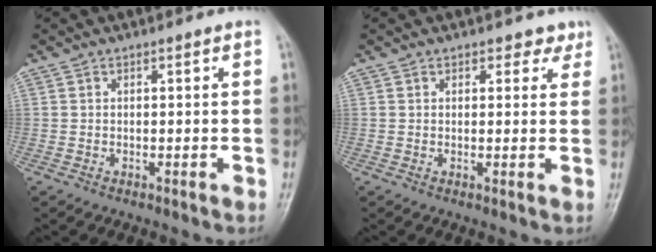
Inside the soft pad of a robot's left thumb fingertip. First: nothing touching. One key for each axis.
{"total": 2.5, "fx": 1.8, "fy": 1.7, "fz": 0.8, "tx": 0.017, "ty": -0.007, "tz": 0.017}